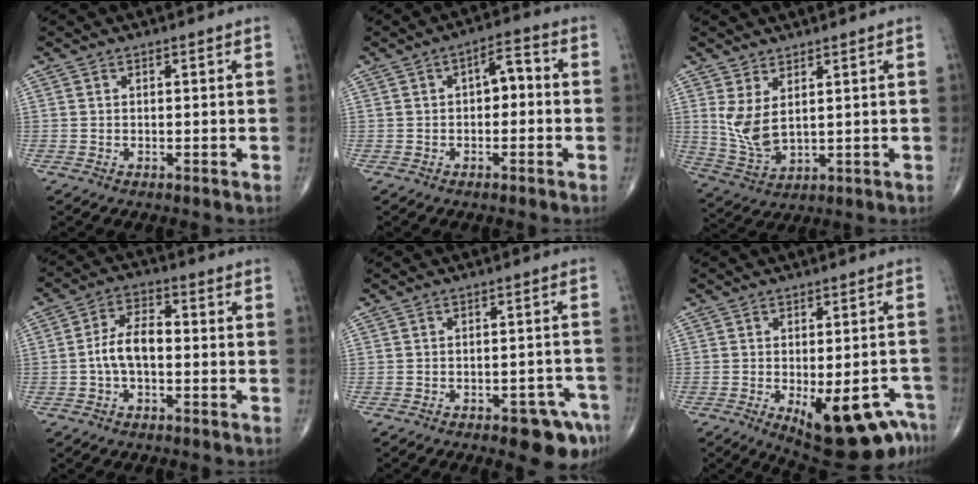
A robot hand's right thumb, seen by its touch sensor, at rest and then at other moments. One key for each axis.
{"total": 5.1, "fx": 0.0, "fy": 2.7, "fz": 4.3, "tx": -0.049, "ty": 0.021, "tz": -0.012}
{"total": 7.3, "fx": 2.3, "fy": 3.4, "fz": 6.0, "tx": -0.126, "ty": -0.022, "tz": 0.061}
{"total": 7.1, "fx": -1.0, "fy": 3.8, "fz": 5.9, "tx": -0.111, "ty": 0.026, "tz": -0.025}
{"total": 7.9, "fx": -4.8, "fy": 2.9, "fz": 5.5, "tx": -0.051, "ty": 0.033, "tz": -0.053}
{"total": 15.1, "fx": -7.8, "fy": 5.8, "fz": 11.6, "tx": -0.092, "ty": 0.025, "tz": -0.090}